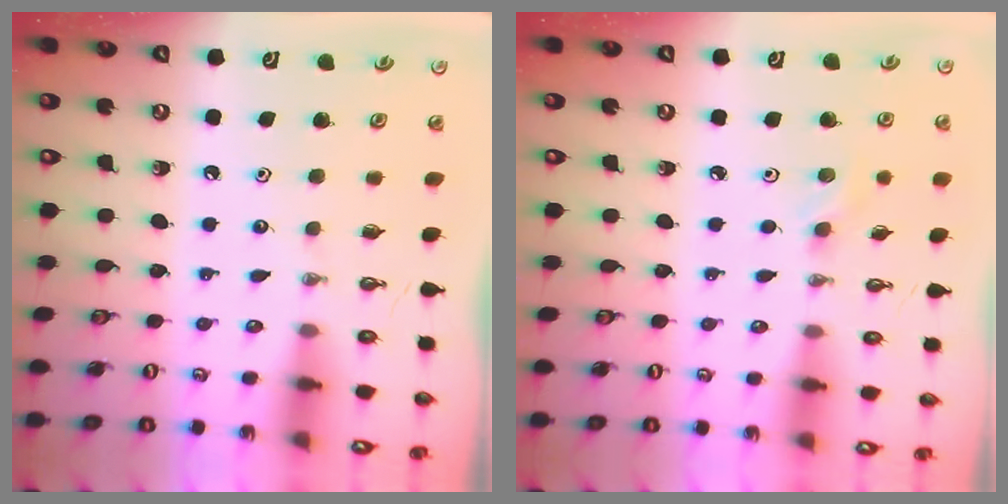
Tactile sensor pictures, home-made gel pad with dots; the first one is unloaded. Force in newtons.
{"total": 2.8, "press": 2.7, "slide": 0.8}